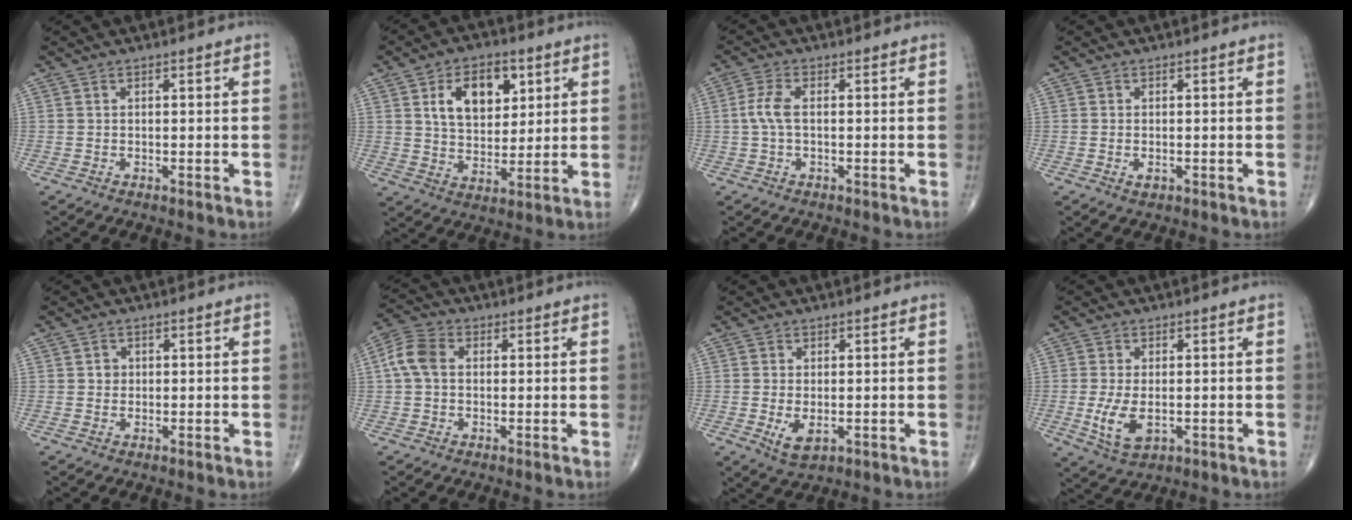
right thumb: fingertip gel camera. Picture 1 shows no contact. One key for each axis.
{"total": 12.2, "fx": 4.5, "fy": 7.7, "fz": 8.3, "tx": -0.094, "ty": -0.016, "tz": 0.081}
{"total": 3.8, "fx": 0.0, "fy": 1.5, "fz": 3.4, "tx": -0.090, "ty": 0.004, "tz": -0.006}
{"total": 1.2, "fx": -0.4, "fy": 0.7, "fz": 0.9, "tx": -0.015, "ty": -0.003, "tz": -0.005}
{"total": 1.4, "fx": 0.1, "fy": 1.3, "fz": 0.5, "tx": 0.001, "ty": 0.003, "tz": 0.000}
{"total": 6.1, "fx": 0.6, "fy": 4.3, "fz": 4.3, "tx": -0.092, "ty": 0.019, "tz": 0.005}
{"total": 4.1, "fx": -0.9, "fy": 2.2, "fz": 3.4, "tx": -0.060, "ty": -0.011, "tz": -0.008}
{"total": 6.9, "fx": -1.2, "fy": 3.8, "fz": 5.7, "tx": -0.112, "ty": -0.013, "tz": -0.015}